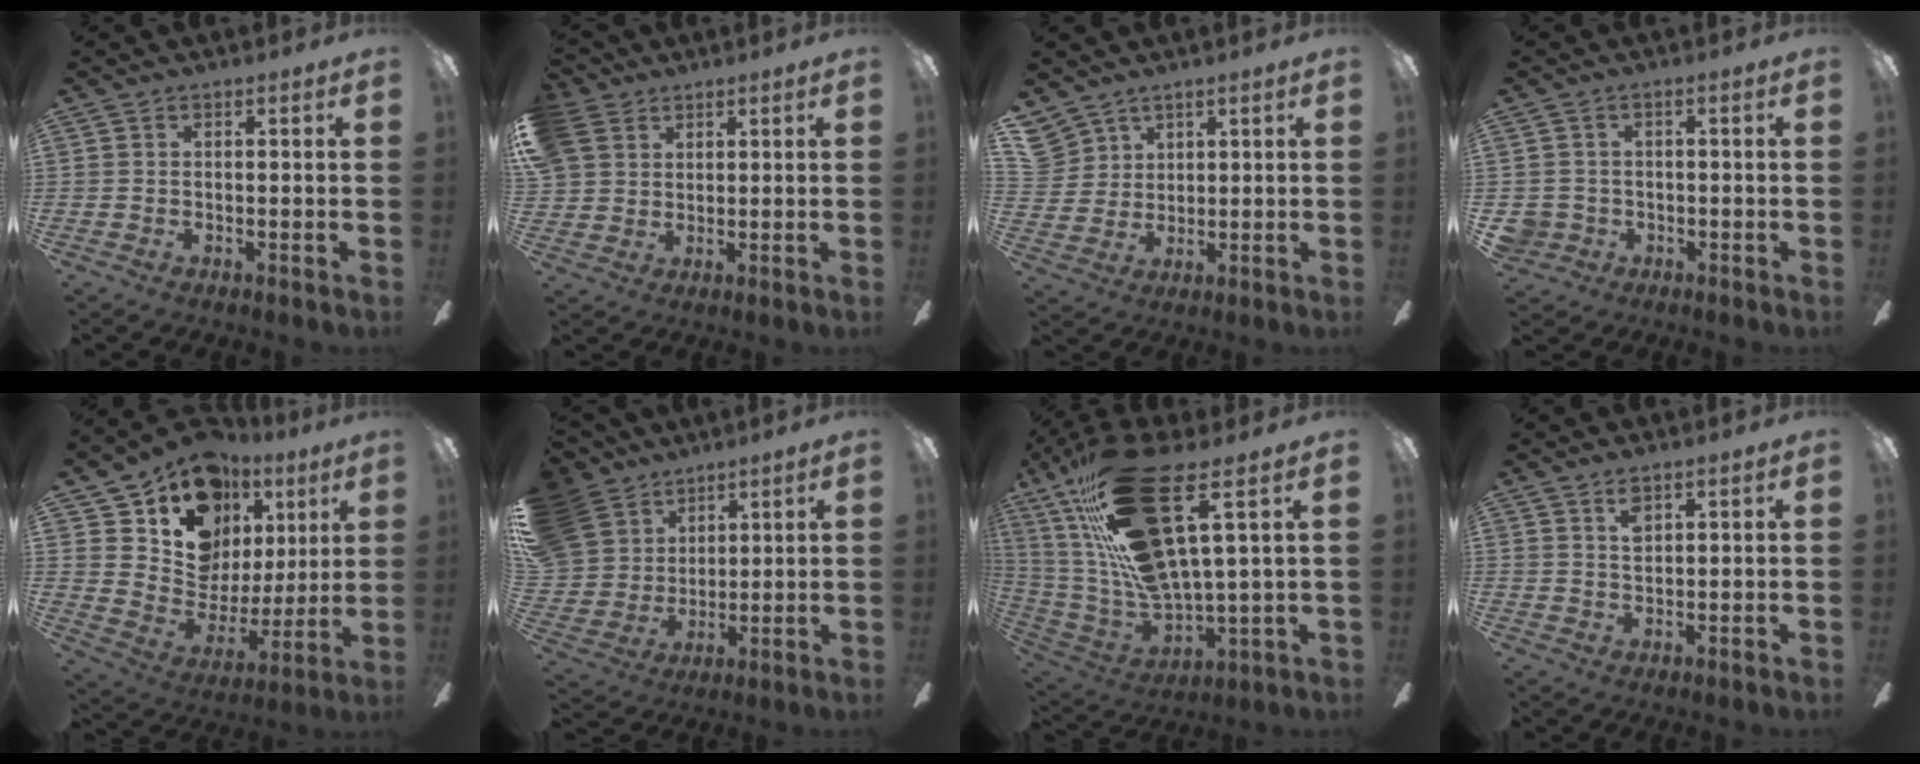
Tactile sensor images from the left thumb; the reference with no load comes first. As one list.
[{"total": 7.1, "force": [3.8, 5.7, 2.0], "torque": [-0.058, 0.000, 0.076]}, {"total": 6.8, "force": [4.8, 4.8, 0.4], "torque": [-0.021, -0.019, 0.094]}, {"total": 3.4, "force": [-0.7, 3.3, 0.4], "torque": [-0.020, 0.006, -0.016]}, {"total": 15.6, "force": [10.2, 10.9, 4.6], "torque": [-0.096, -0.071, 0.197]}, {"total": 13.4, "force": [7.8, 10.5, 3.3], "torque": [-0.103, -0.039, 0.159]}, {"total": 27.1, "force": [13.0, 7.7, 22.5], "torque": [-0.437, -0.073, 0.220]}, {"total": 3.5, "force": [2.2, 1.6, 2.2], "torque": [-0.033, -0.003, 0.035]}]